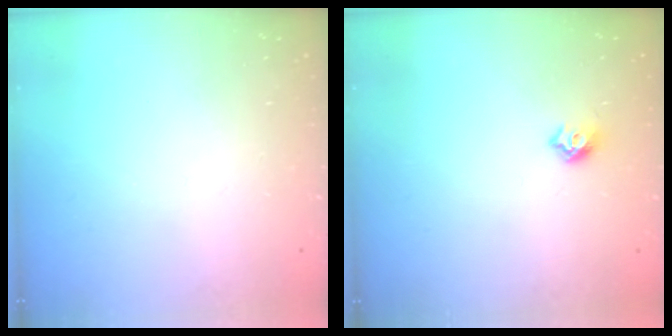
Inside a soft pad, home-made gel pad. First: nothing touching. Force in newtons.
{"total": 6.0, "press": 5.9, "slide": 0.9}